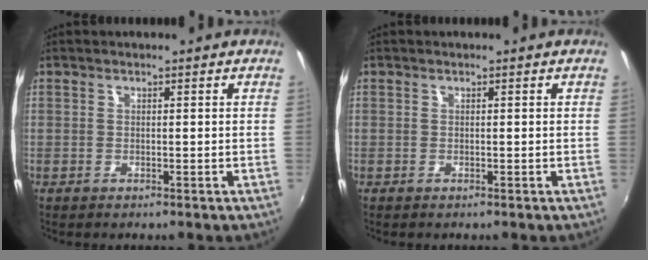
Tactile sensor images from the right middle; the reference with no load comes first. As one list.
[{"total": 0.0}]